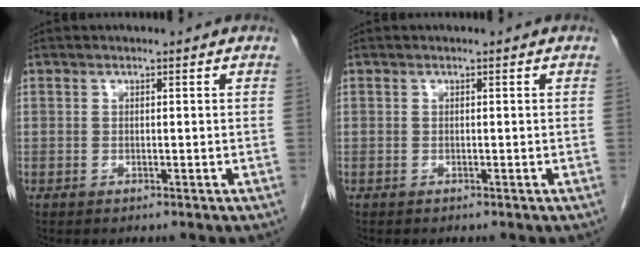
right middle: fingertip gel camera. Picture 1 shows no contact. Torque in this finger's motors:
{"motor_torque": [-0.26, -0.11, -0.03, 0.01]}